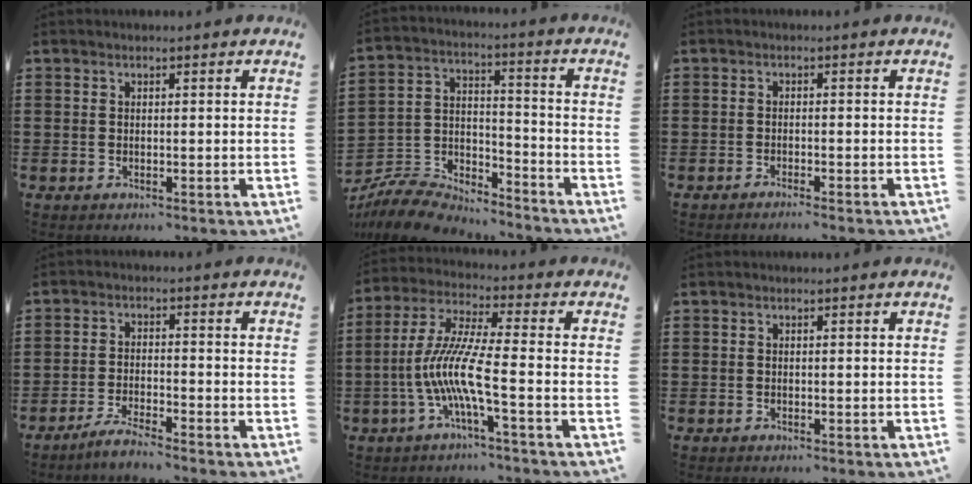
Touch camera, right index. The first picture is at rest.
{"total": 8.7, "force": [-8.2, 2.1, 1.8], "torque": [-0.048, 0.014, -0.166]}
{"total": 1.3, "force": [-1.2, -0.2, 0.4], "torque": [-0.006, 0.000, -0.023]}
{"total": 1.7, "force": [-1.6, 0.0, 0.3], "torque": [-0.009, 0.001, -0.032]}
{"total": 9.6, "force": [-3.5, 0.7, 8.9], "torque": [-0.210, -0.020, -0.078]}
{"total": 0.0}